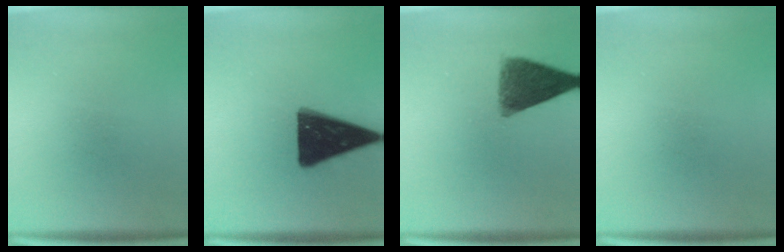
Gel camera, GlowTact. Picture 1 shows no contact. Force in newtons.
{"total": 17.4}
{"total": 9.3}
{"total": 0.0}